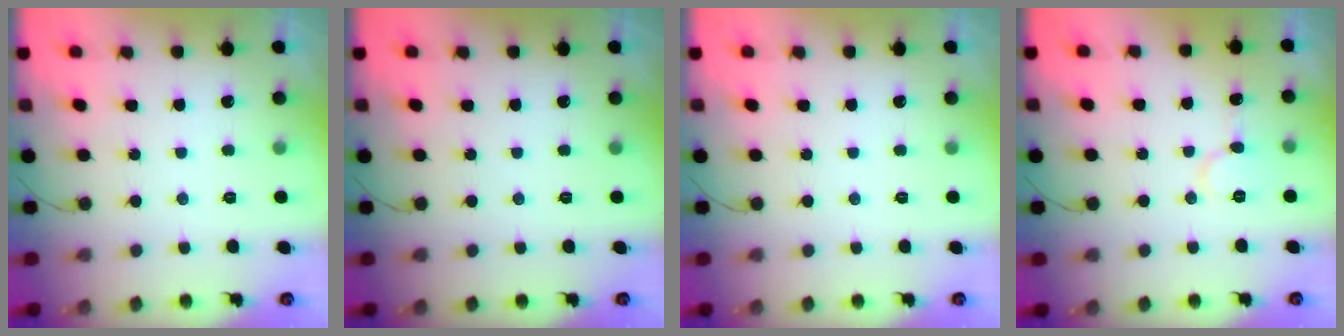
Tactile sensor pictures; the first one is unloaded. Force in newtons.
{"total": 0.0}
{"total": 0.0}
{"total": 5.8, "press": 5.7, "slide": 0.6}